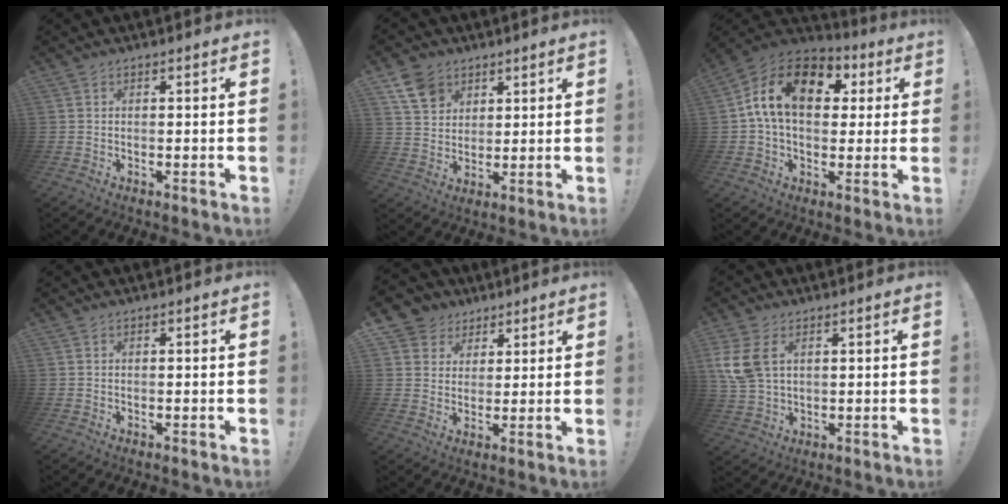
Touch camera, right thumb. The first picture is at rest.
{"total": 9.5, "force": [5.6, 7.0, 3.3], "torque": [-0.052, -0.027, 0.112]}
{"total": 17.5, "force": [4.7, 11.5, 12.3], "torque": [-0.205, 0.003, 0.080]}
{"total": 0.0}
{"total": 7.1, "force": [3.4, 6.2, 0.8], "torque": [-0.008, -0.024, 0.070]}
{"total": 10.1, "force": [3.4, 6.5, 6.9], "torque": [-0.148, -0.004, 0.068]}